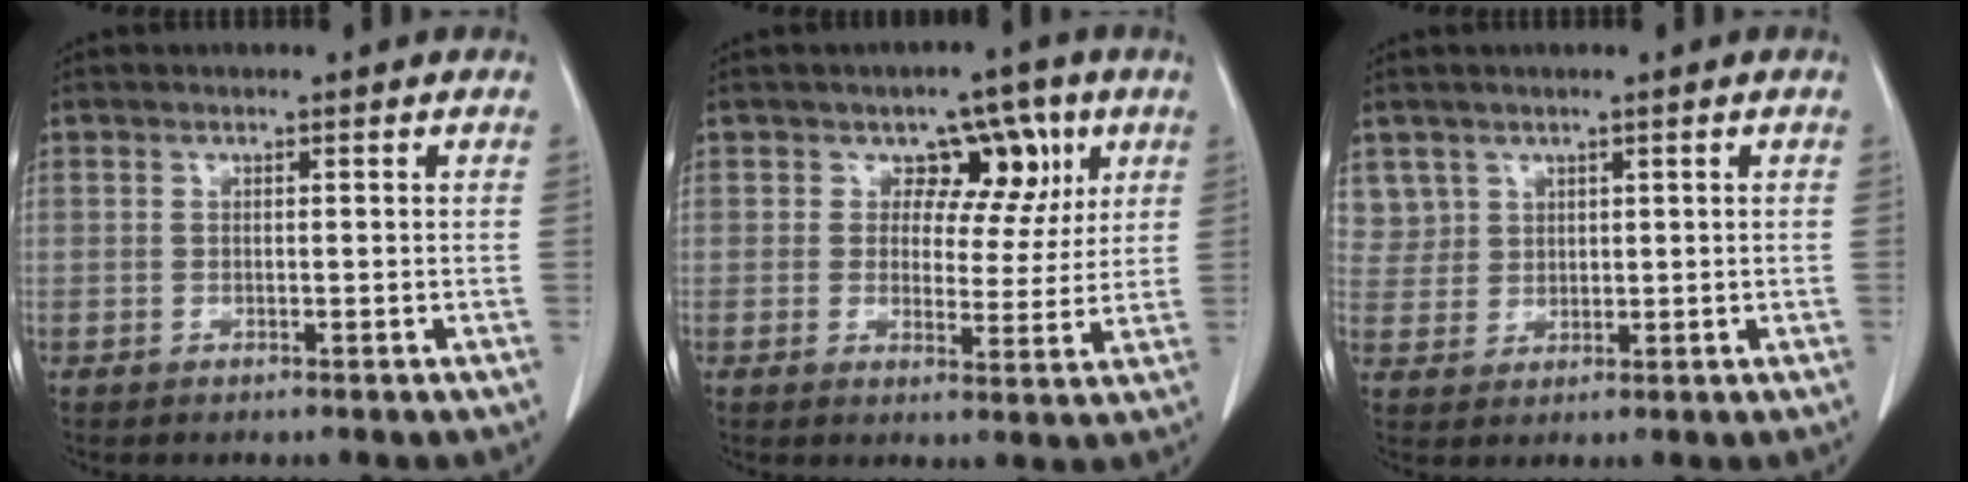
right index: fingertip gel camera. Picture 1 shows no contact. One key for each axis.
{"total": 6.8, "fx": 2.9, "fy": 5.0, "fz": 3.5, "tx": -0.021, "ty": 0.011, "tz": 0.037}
{"total": 4.8, "fx": 2.8, "fy": 3.9, "fz": -0.3, "tx": 0.020, "ty": 0.007, "tz": 0.060}